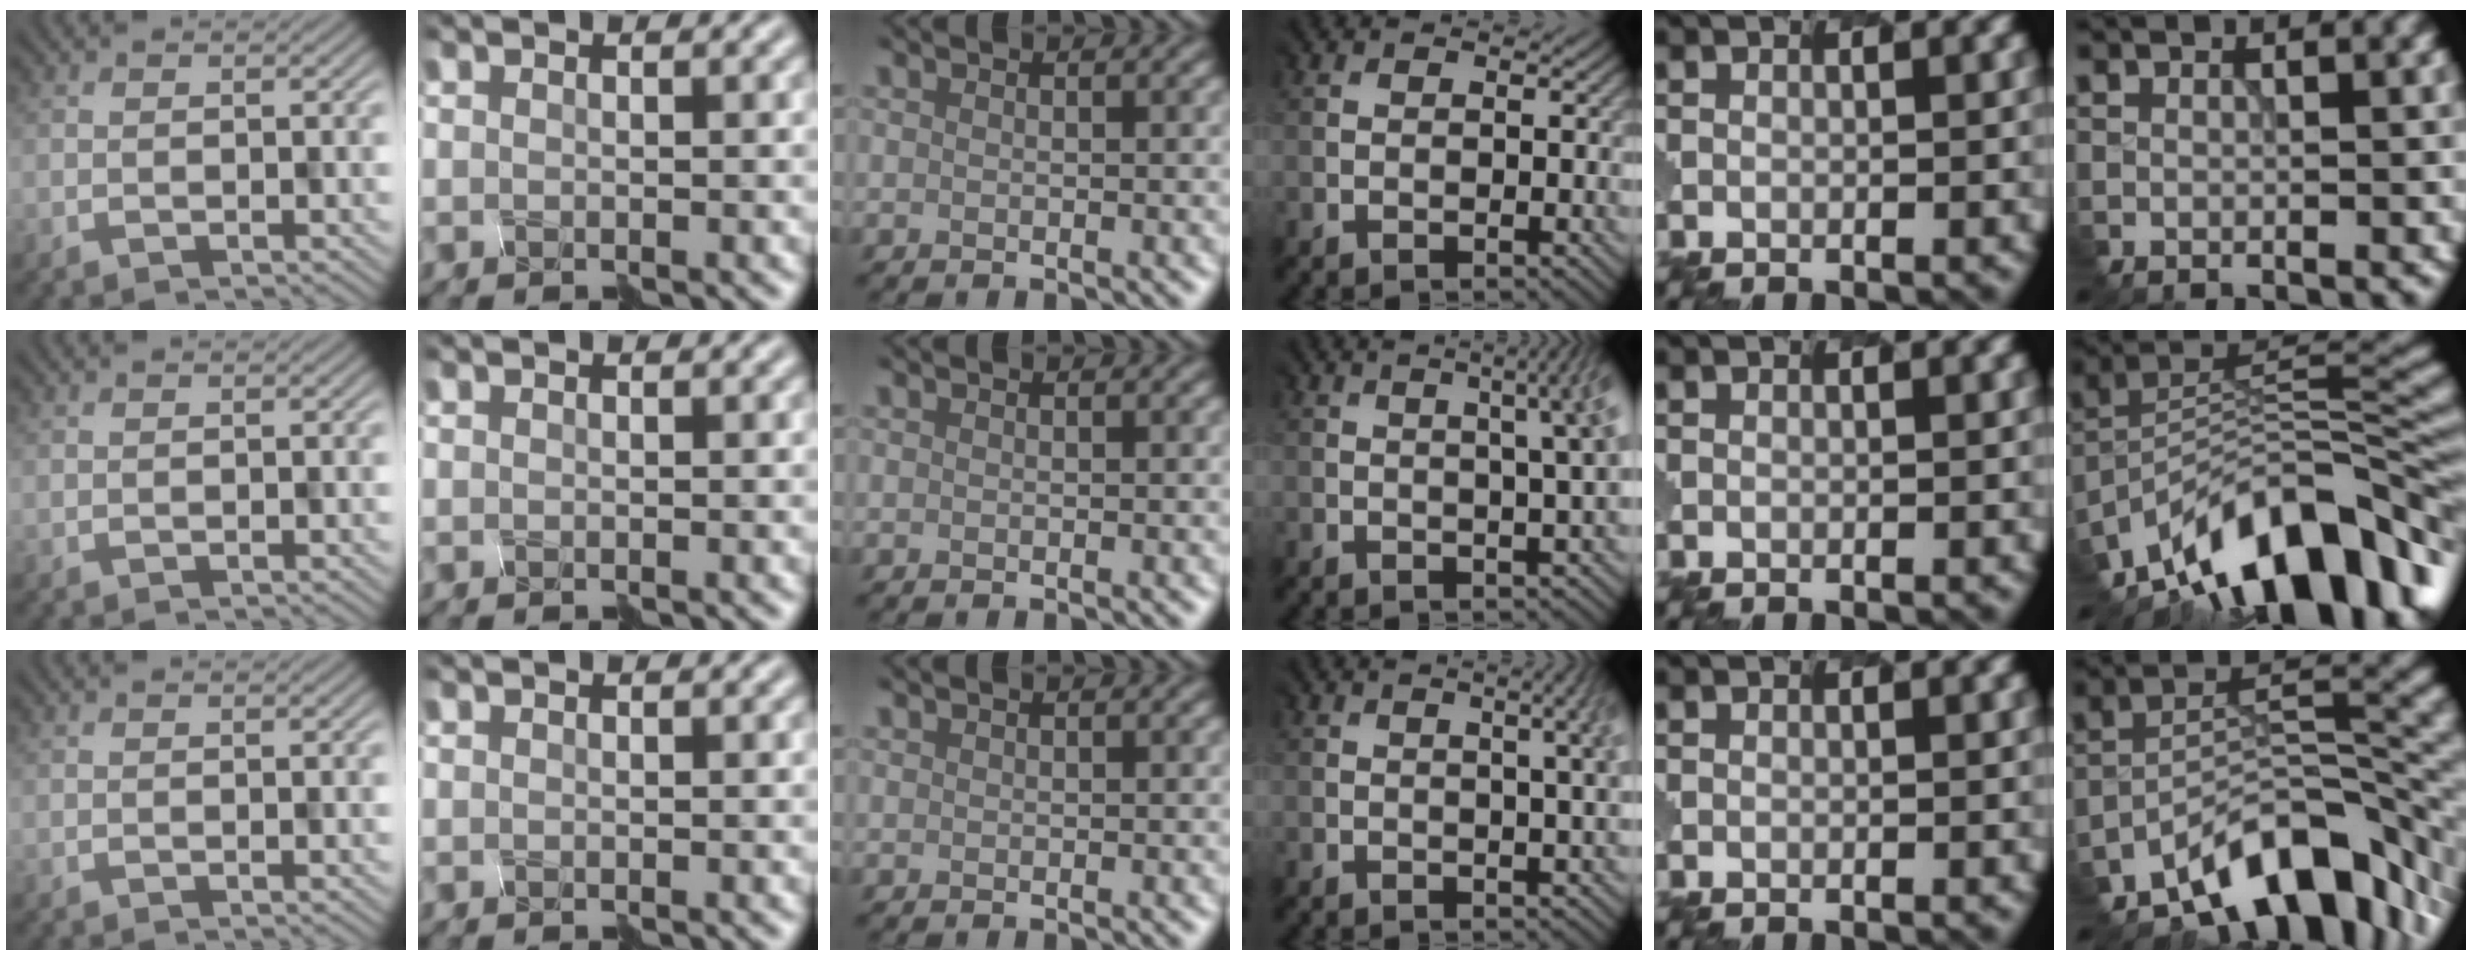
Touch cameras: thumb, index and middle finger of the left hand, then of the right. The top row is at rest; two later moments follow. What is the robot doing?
{"motion": "disassemble", "object": "spray bottle"}